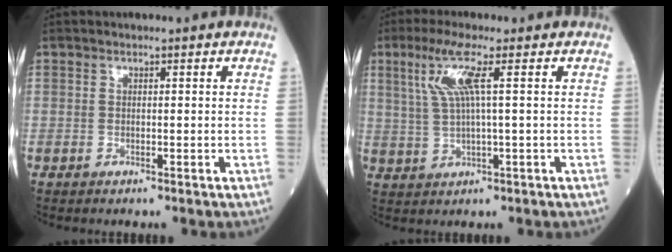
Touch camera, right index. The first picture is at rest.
{"total": 6.0, "force": [2.2, -0.3, 5.6], "torque": [-0.121, 0.010, 0.049]}